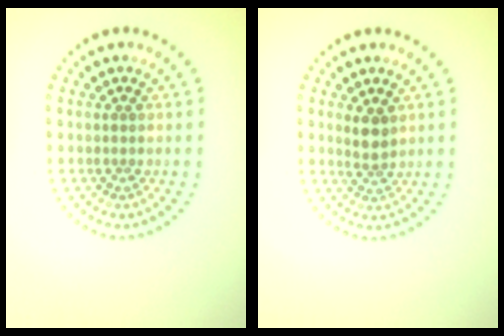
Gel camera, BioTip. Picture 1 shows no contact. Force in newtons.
{"total": 1.9, "press": 1.6, "slide": 1.1}